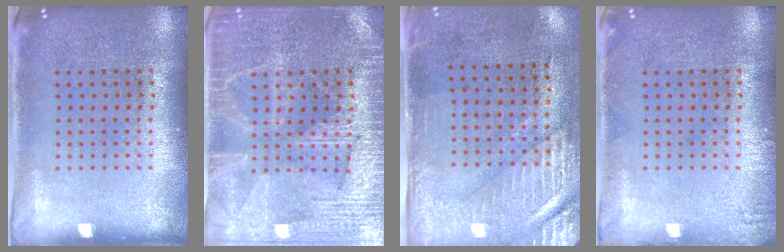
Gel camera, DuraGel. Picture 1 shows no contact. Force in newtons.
{"total": 3.8, "press": 3.7, "slide": 1.0}
{"total": 2.8, "press": 2.4, "slide": 1.4}
{"total": 0.8, "press": 0.8, "slide": 0.1}